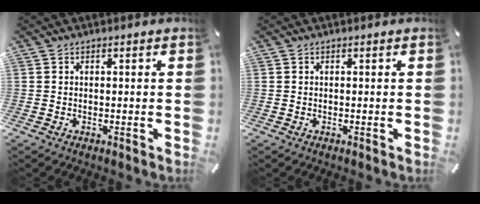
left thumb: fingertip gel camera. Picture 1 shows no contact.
{"total": 0.0}